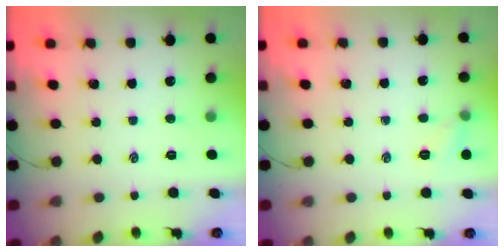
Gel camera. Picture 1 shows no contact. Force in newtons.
{"total": 5.3, "press": 5.0, "slide": 1.7}